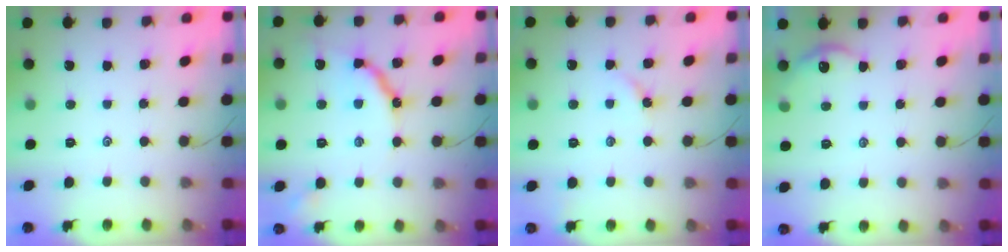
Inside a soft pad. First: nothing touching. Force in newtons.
{"total": 10.3, "press": 10.2, "slide": 1.1}
{"total": 2.9, "press": 2.9, "slide": 0.4}
{"total": 4.2, "press": 4.2, "slide": 0.5}